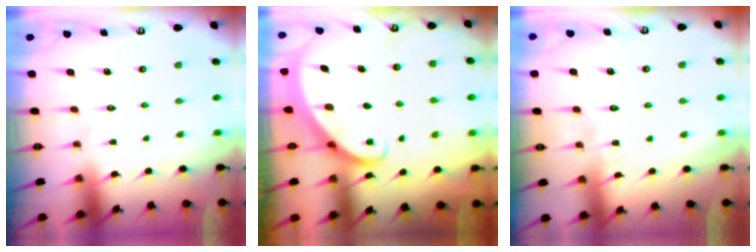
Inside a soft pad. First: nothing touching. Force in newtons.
{"total": 2.9, "press": 2.9, "slide": 0.2}
{"total": 4.8, "press": 4.8, "slide": 0.5}